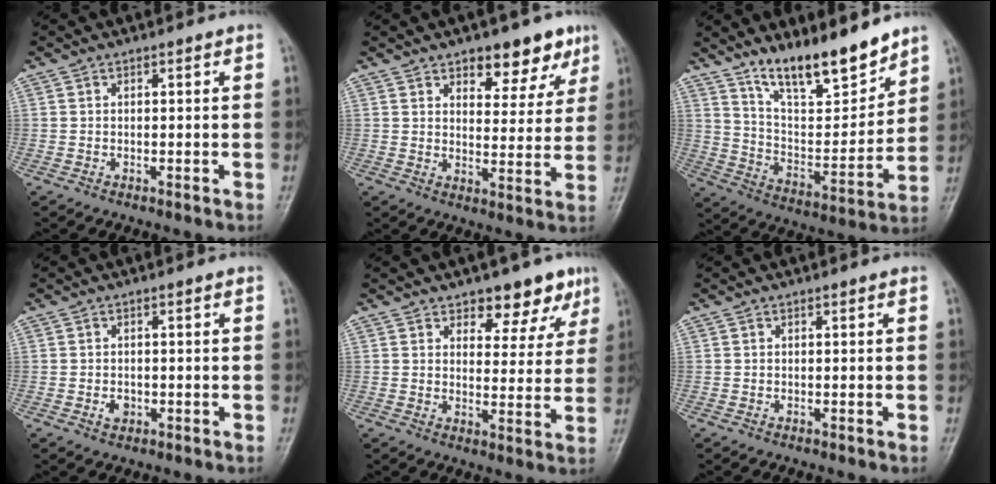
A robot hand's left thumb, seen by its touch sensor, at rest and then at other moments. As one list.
[{"total": 9.8, "force": [6.3, 5.0, 5.6], "torque": [-0.033, -0.032, 0.086]}, {"total": 15.4, "force": [12.2, 4.2, 8.5], "torque": [-0.105, -0.083, 0.217]}, {"total": 1.7, "force": [-0.5, 1.4, 1.0], "torque": [-0.009, 0.002, -0.006]}, {"total": 8.0, "force": [5.4, 4.3, 3.9], "torque": [-0.006, -0.028, 0.072]}, {"total": 0.0}]